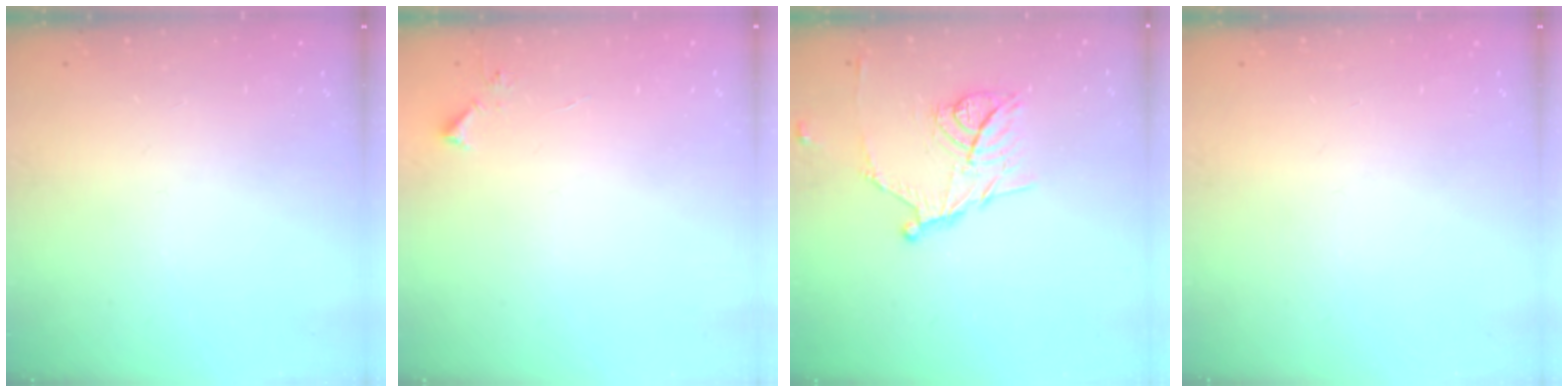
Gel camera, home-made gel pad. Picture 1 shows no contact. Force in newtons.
{"total": 3.8, "press": 3.8, "slide": 0.5}
{"total": 13.2, "press": 13.2, "slide": 0.3}
{"total": 0.0}